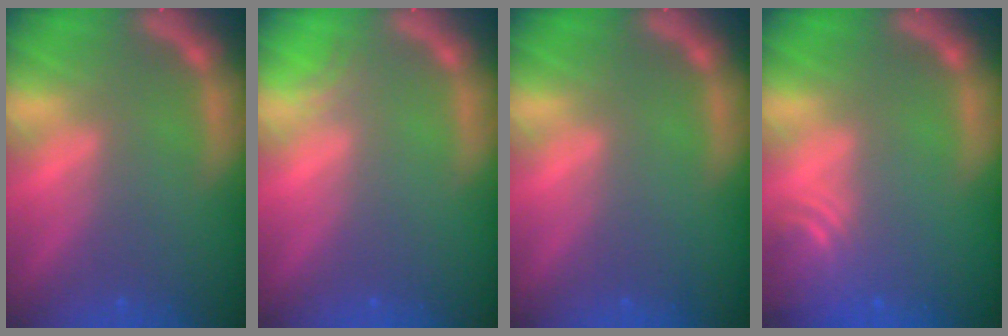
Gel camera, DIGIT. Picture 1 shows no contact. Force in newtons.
{"total": 0.9}
{"total": 0.0}
{"total": 4.0}